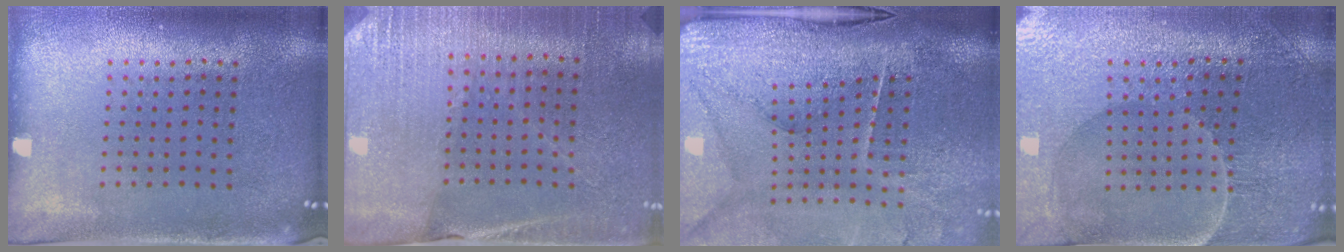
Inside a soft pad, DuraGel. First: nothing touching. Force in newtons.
{"total": 2.8, "press": 2.8, "slide": 0.2}
{"total": 4.7, "press": 3.6, "slide": 3.0}
{"total": 3.5, "press": 3.5, "slide": 0.2}